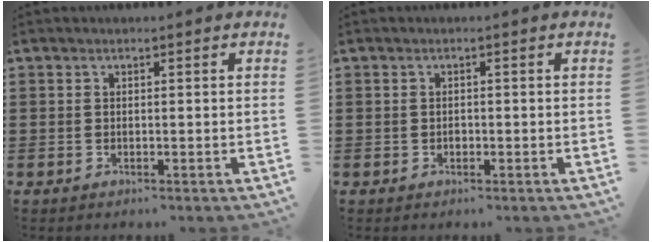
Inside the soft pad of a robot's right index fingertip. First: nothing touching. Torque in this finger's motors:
{"motor_torque": [-0.93, 1.21, -0.01, 0.02]}